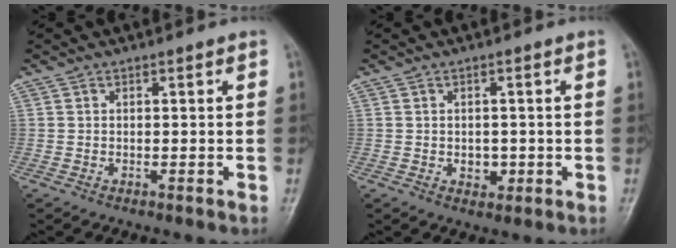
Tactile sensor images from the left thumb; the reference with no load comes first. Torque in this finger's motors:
{"motor_torque": [-0.08, 0.11, 0.24, -0.02, 0.00]}